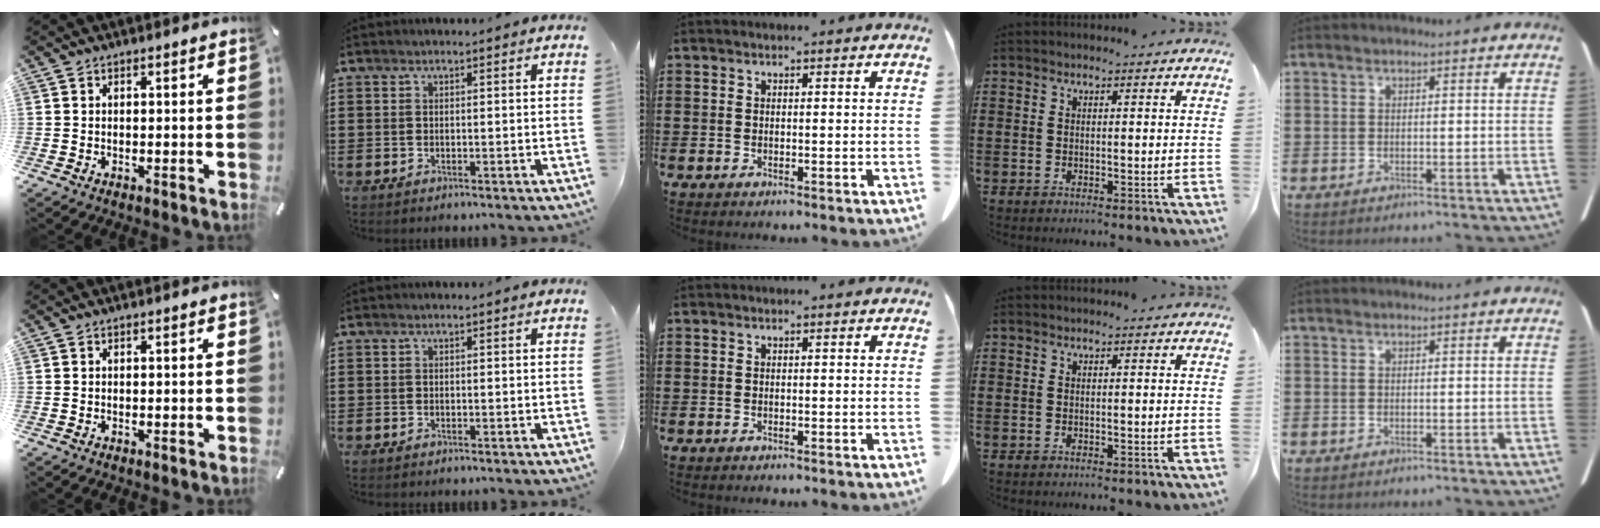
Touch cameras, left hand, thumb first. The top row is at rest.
{}